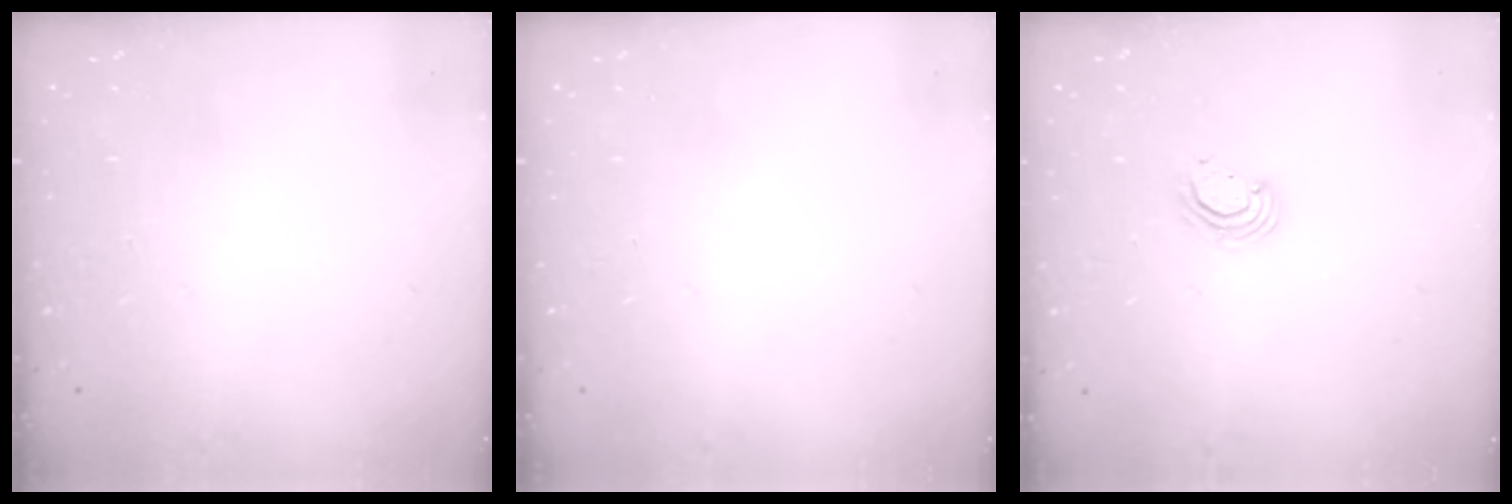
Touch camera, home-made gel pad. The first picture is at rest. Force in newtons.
{"total": 0.0}
{"total": 3.6, "press": 3.6, "slide": 0.2}